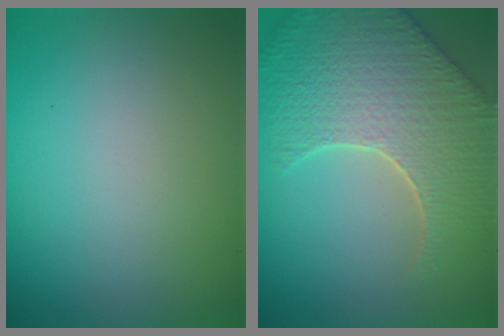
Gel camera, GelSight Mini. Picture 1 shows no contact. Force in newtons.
{"total": 8.9, "press": 6.4, "slide": 6.3}